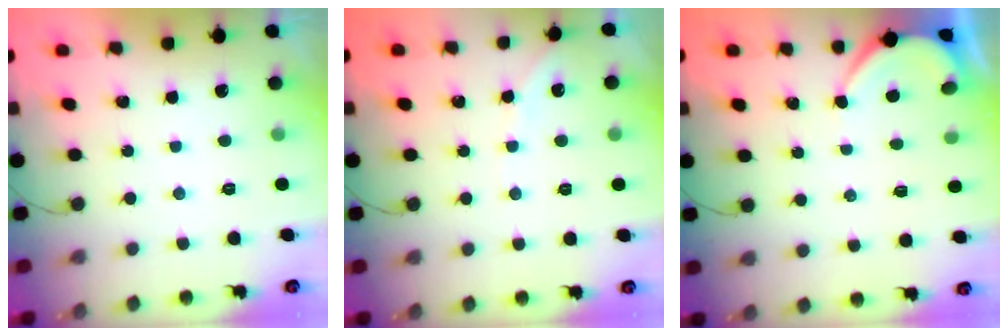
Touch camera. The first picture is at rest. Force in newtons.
{"total": 3.1, "press": 3.0, "slide": 0.5}
{"total": 2.6, "press": 2.6, "slide": 0.4}